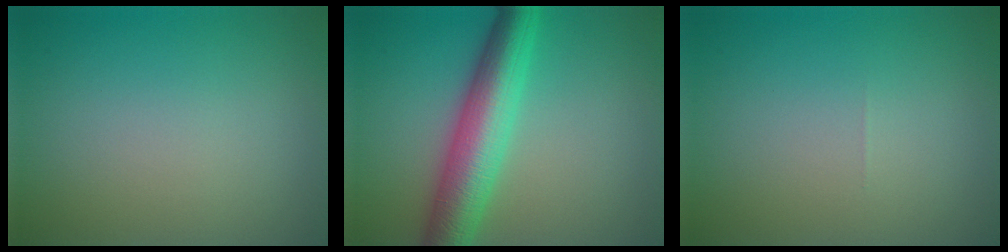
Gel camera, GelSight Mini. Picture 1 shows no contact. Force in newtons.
{"total": 7.1, "press": 7.1, "slide": 0.1}
{"total": 0.0}